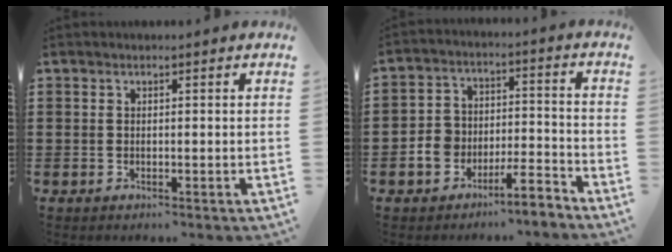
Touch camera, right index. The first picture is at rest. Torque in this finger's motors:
{"motor_torque": [0.72, 0.78, 0.37, 0.11]}